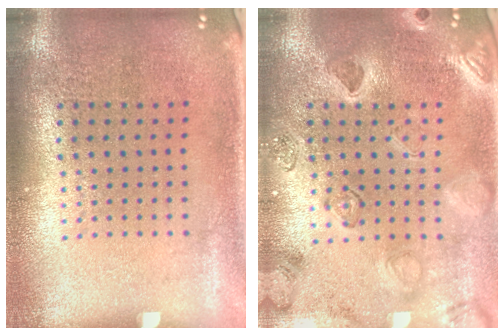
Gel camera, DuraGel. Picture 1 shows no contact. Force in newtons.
{"total": 2.4, "press": 2.4, "slide": 0.5}